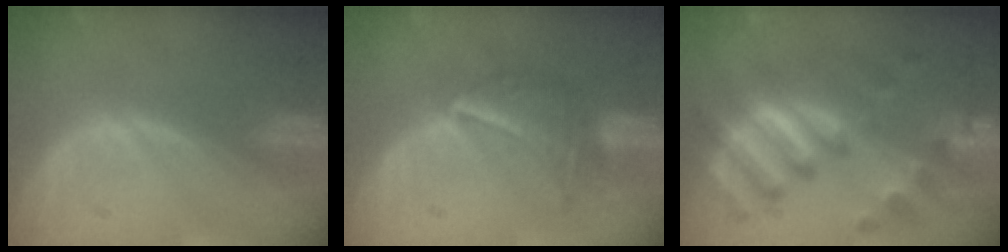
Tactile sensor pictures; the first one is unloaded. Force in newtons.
{"total": 6.3, "press": 6.1, "slide": 1.6}
{"total": 10.3, "press": 10.3, "slide": 0.8}